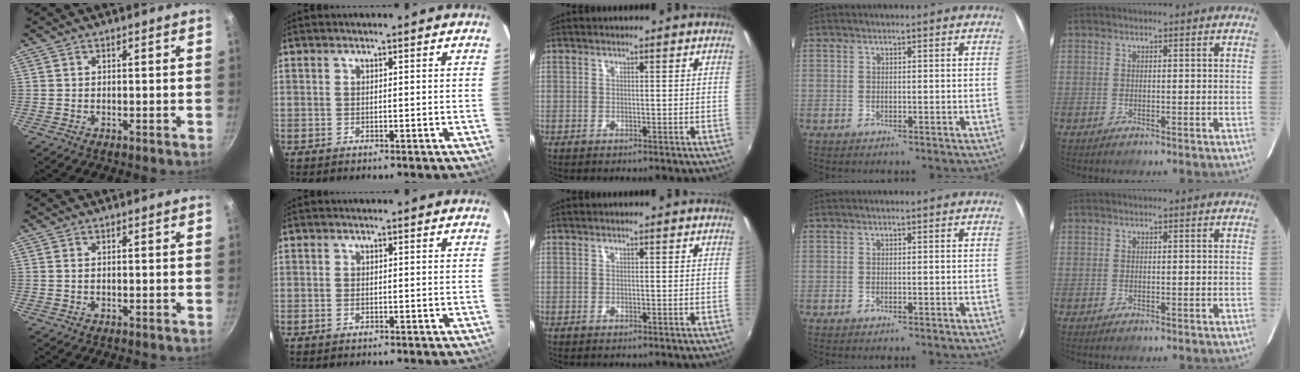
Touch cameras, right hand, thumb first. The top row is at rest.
{"thumb": {"total": 0.8, "force": [0.1, 0.5, 0.6], "torque": [-0.011, 0.001, 0.002]}, "index": {"total": 1.0, "force": [-0.5, 0.6, 0.6], "torque": [-0.013, 0.000, -0.009]}}